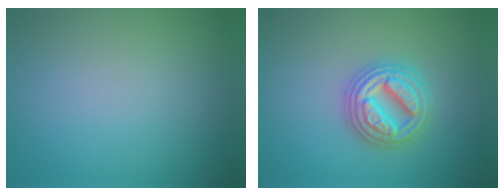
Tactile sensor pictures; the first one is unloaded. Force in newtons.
{"total": 4.9, "press": 4.9, "slide": 0.6}